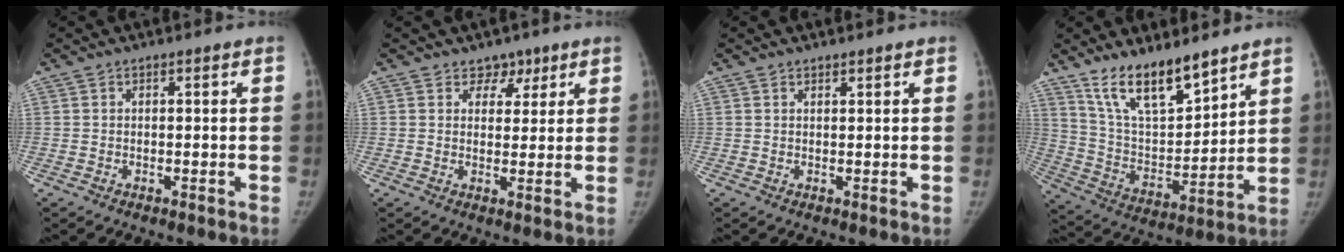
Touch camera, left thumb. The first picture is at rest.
{"total": 3.7, "force": [2.5, 2.6, 0.7], "torque": [0.019, -0.013, 0.034]}
{"total": 0.7, "force": [0.7, 0.1, 0.2], "torque": [-0.003, -0.006, 0.013]}
{"total": 15.1, "force": [11.3, 5.0, 8.5], "torque": [-0.115, -0.072, 0.217]}